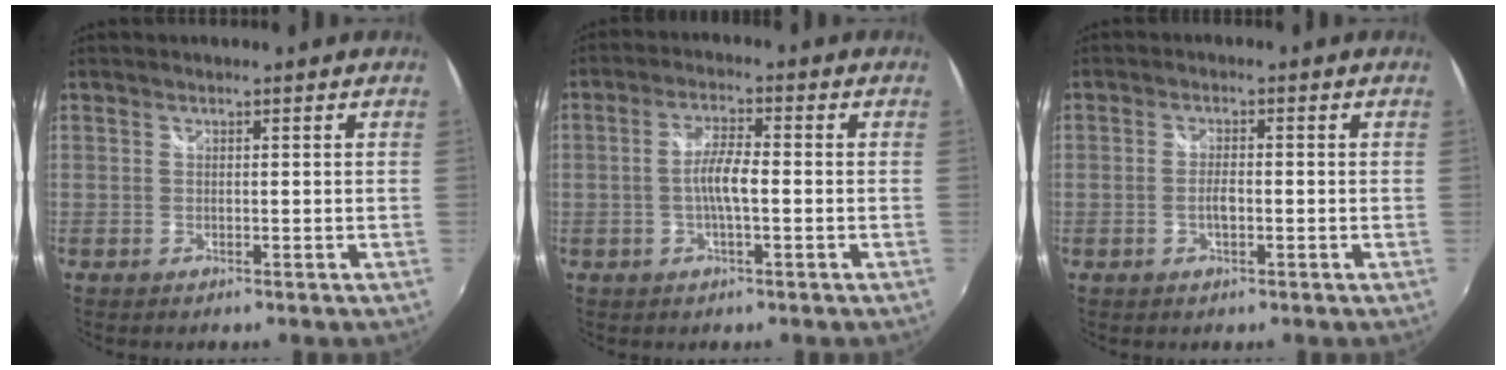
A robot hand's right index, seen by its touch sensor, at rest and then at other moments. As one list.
[{"total": 4.9, "force": [-0.9, 0.9, 4.7], "torque": [-0.091, 0.005, -0.016]}, {"total": 2.7, "force": [-0.7, 1.1, 2.3], "torque": [-0.045, -0.001, -0.014]}]